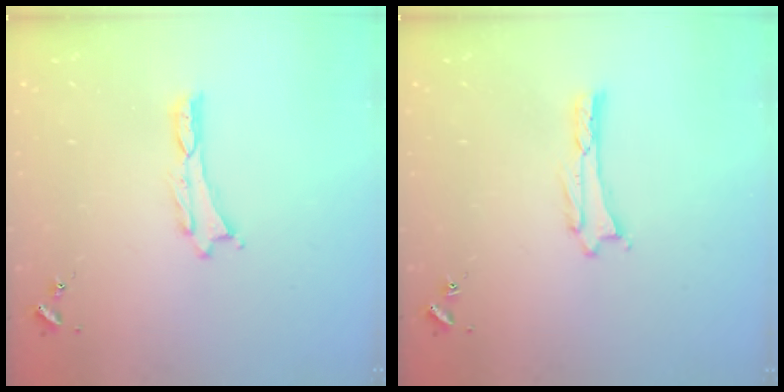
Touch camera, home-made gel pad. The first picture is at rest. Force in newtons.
{"total": 0.5, "press": 0.5, "slide": 0.2}